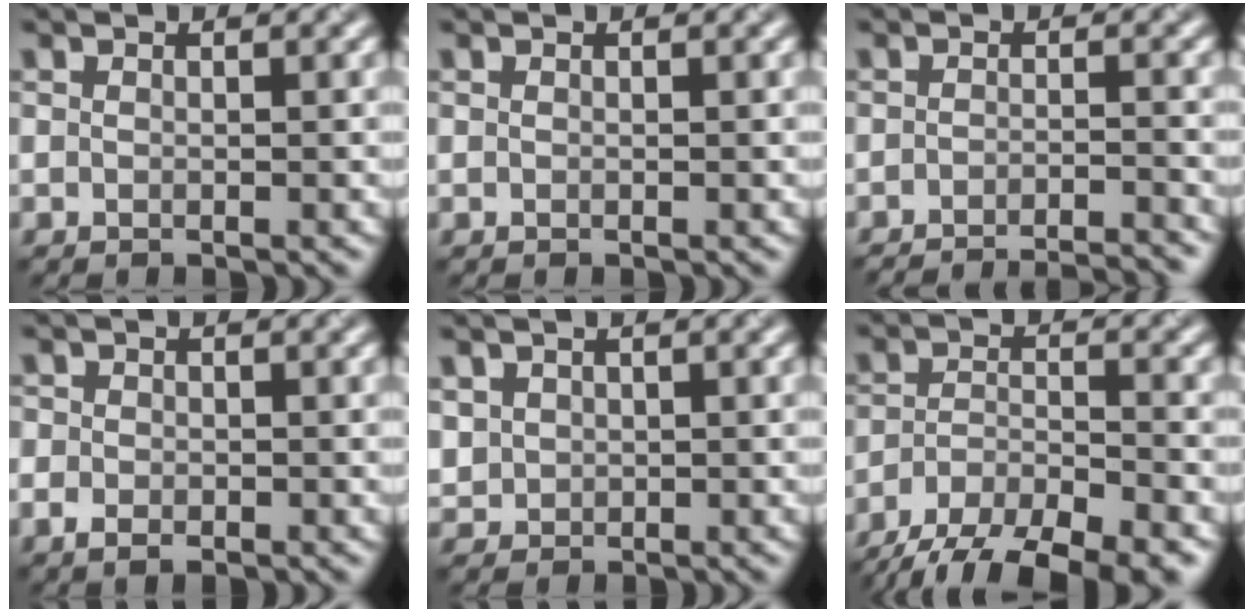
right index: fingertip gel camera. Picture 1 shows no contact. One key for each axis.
{"total": 0.0}
{"total": 8.4, "fx": -7.9, "fy": 1.5, "fz": 2.6, "tx": -0.012, "ty": 0.005, "tz": -0.099}
{"total": 2.0, "fx": -0.8, "fy": 1.5, "fz": 1.1, "tx": -0.019, "ty": -0.004, "tz": -0.019}
{"total": 1.9, "fx": 0.5, "fy": 1.8, "fz": 0.4, "tx": -0.017, "ty": -0.004, "tz": 0.018}
{"total": 9.8, "fx": -7.9, "fy": 2.9, "fz": 5.1, "tx": -0.080, "ty": -0.024, "tz": -0.127}